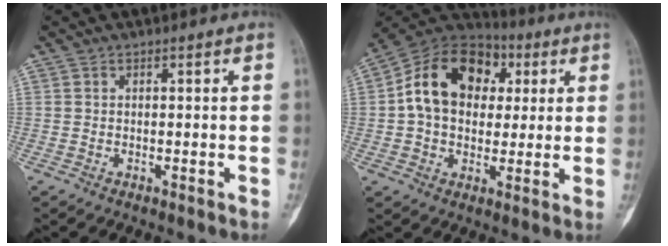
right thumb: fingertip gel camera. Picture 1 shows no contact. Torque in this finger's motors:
{"motor_torque": [0.65, 2.29, 0.98, -0.71, 0.42]}